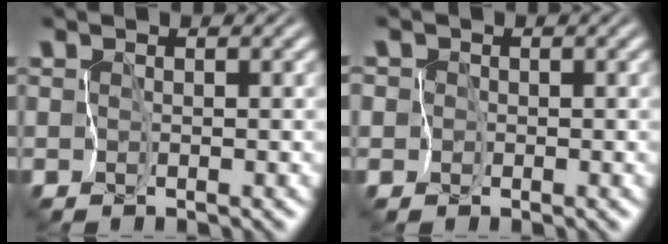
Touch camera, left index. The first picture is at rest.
{"total": 3.3, "force": [-0.1, 3.2, 0.8], "torque": [-0.017, 0.018, -0.037]}